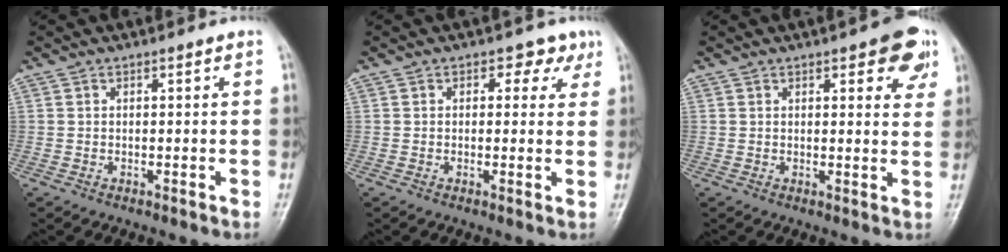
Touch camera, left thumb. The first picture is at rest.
{"total": 3.5, "force": [1.7, 2.6, 1.6], "torque": [0.011, -0.003, 0.014]}
{"total": 7.9, "force": [3.9, 2.9, 6.1], "torque": [-0.046, -0.012, 0.041]}